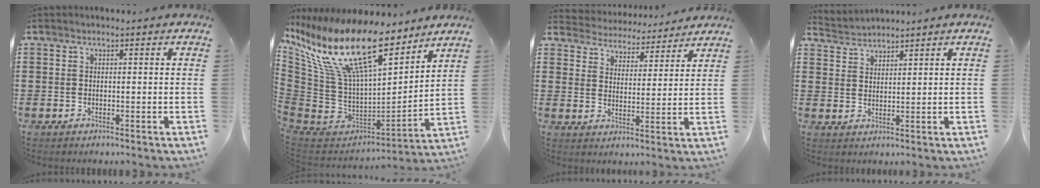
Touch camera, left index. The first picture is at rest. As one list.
[{"total": 19.7, "force": [11.0, 6.8, 14.8], "torque": [-0.336, -0.061, 0.187]}, {"total": 4.3, "force": [4.2, 0.2, -0.5], "torque": [-0.017, -0.037, 0.070]}, {"total": 2.4, "force": [2.3, 0.1, -0.6], "torque": [0.002, -0.005, 0.044]}]